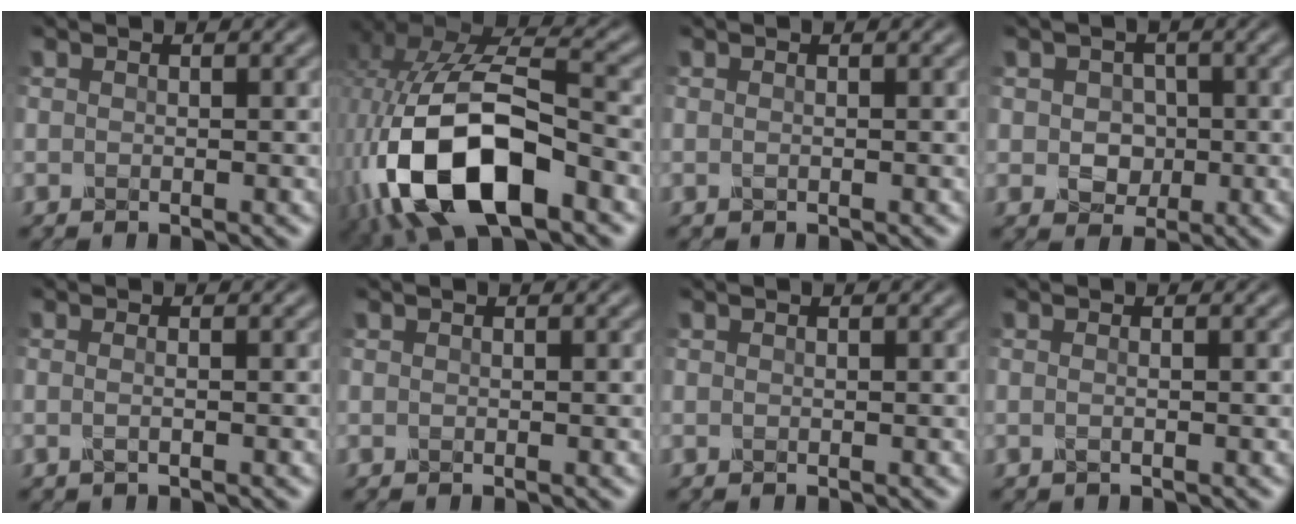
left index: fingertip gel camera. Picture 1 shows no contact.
{"total": 13.5, "force": [-4.3, 7.1, 10.7], "torque": [-0.217, -0.014, -0.069]}
{"total": 0.0}
{"total": 2.1, "force": [0.1, 2.0, 0.5], "torque": [0.006, -0.004, -0.003]}
{"total": 1.1, "force": [0.0, 0.6, 0.9], "torque": [-0.002, -0.005, -0.015]}
{"total": 0.0}
{"total": 0.0}
{"total": 0.8, "force": [0.1, 0.5, 0.6], "torque": [0.004, -0.005, -0.013]}